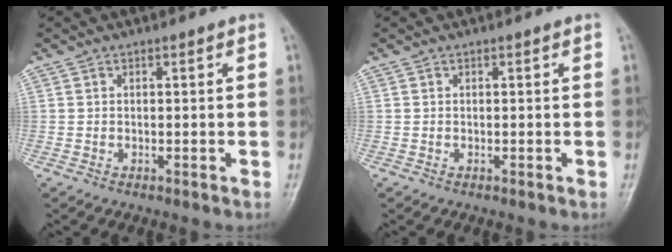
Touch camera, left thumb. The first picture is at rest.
{"total": 0.0}